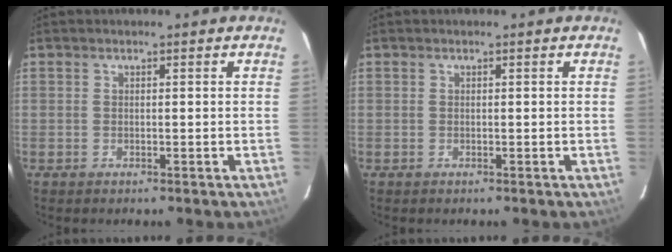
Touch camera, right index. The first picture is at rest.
{"total": 0.0}